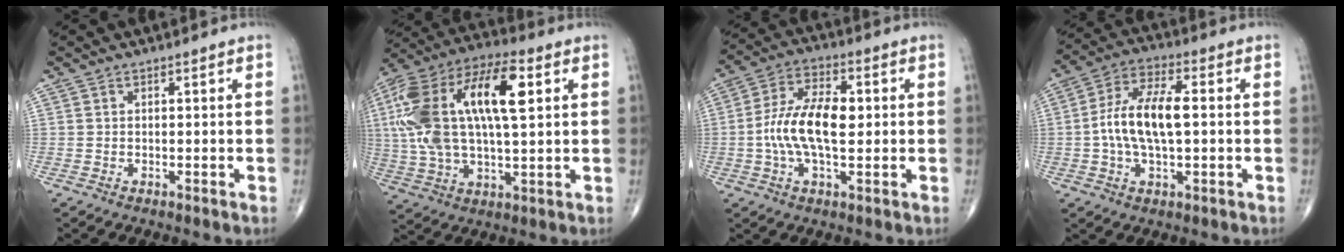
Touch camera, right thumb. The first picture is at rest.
{"total": 24.9, "force": [5.4, 10.8, 21.7], "torque": [-0.446, 0.024, 0.086]}
{"total": 12.3, "force": [-0.1, 5.9, 10.8], "torque": [-0.211, 0.018, -0.008]}
{"total": 12.1, "force": [-0.1, 5.6, 10.8], "torque": [-0.214, 0.022, -0.007]}